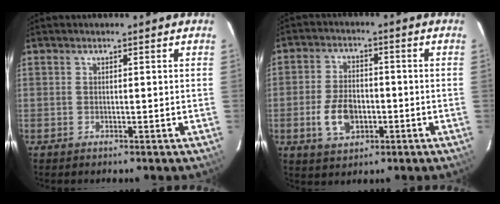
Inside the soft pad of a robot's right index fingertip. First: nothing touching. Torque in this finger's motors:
{"motor_torque": [1.37, -0.33, 0.63, 0.08]}